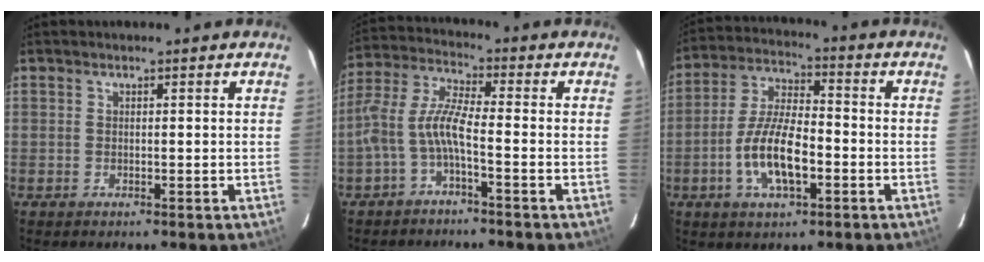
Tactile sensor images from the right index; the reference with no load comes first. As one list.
[{"total": 7.4, "force": [-3.0, 1.3, 6.6], "torque": [-0.160, 0.014, -0.060]}, {"total": 11.8, "force": [-3.8, 4.4, 10.2], "torque": [-0.209, 0.001, -0.070]}]